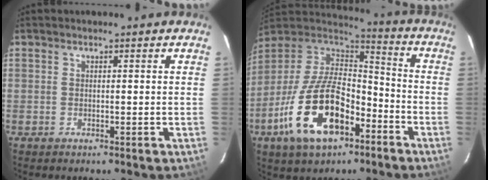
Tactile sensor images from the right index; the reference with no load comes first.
{"total": 21.5, "force": [-9.8, 10.7, 15.9], "torque": [-0.328, -0.017, -0.171]}